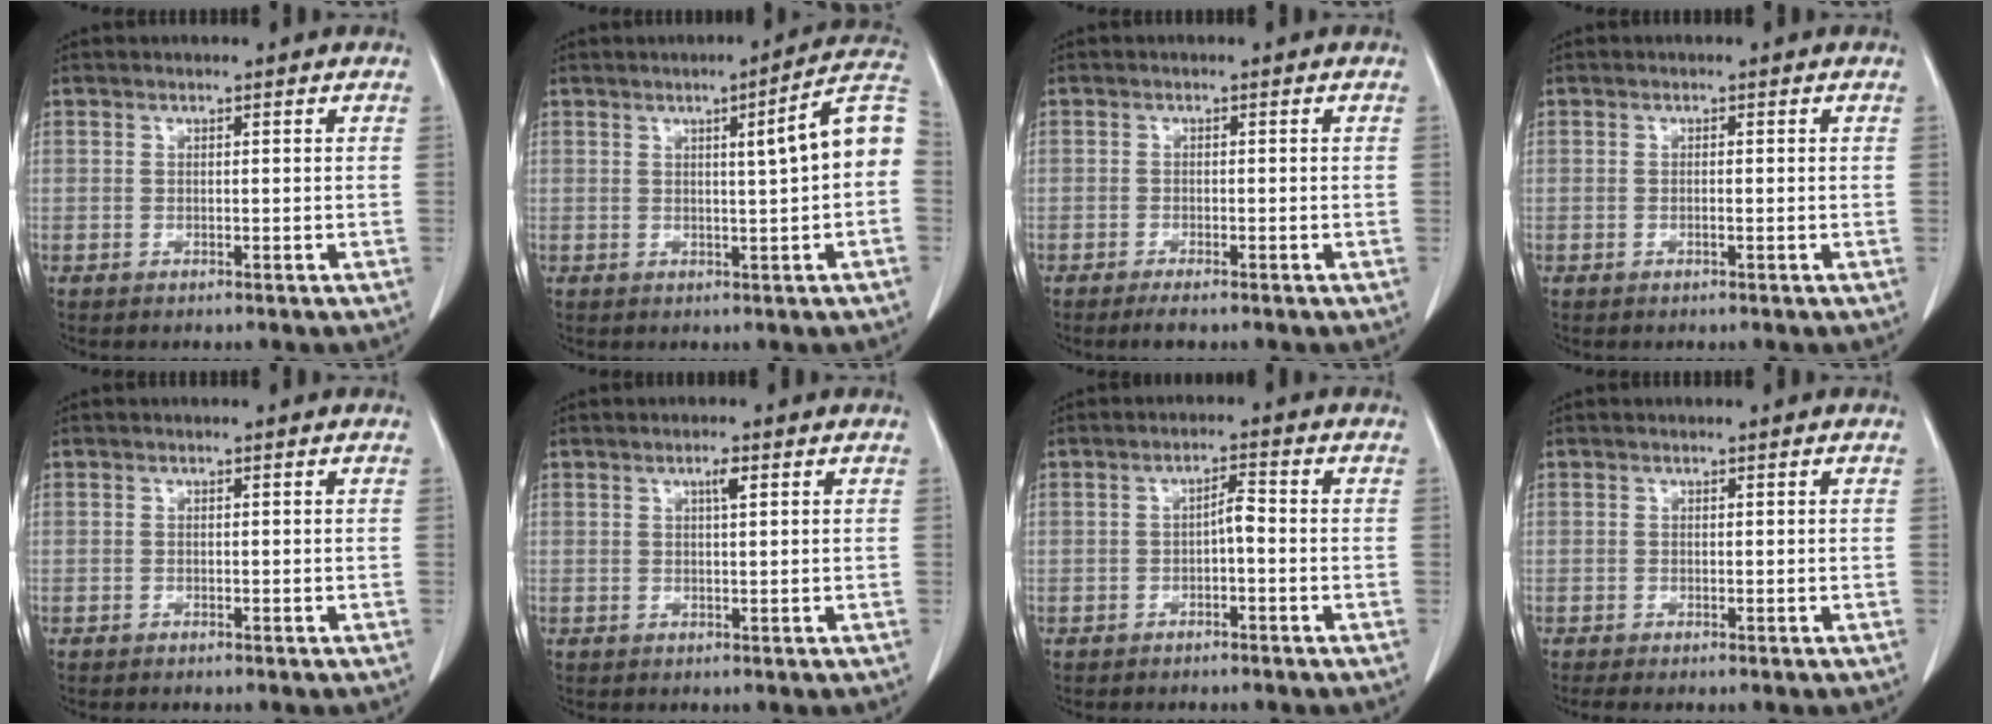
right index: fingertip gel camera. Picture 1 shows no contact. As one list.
[{"total": 8.5, "force": [0.8, -0.1, 8.4], "torque": [-0.108, 0.017, 0.004]}, {"total": 1.9, "force": [-1.5, 0.3, 1.1], "torque": [-0.021, -0.004, -0.025]}, {"total": 0.5, "force": [-0.2, 0.0, 0.5], "torque": [-0.010, 0.001, -0.002]}, {"total": 0.0}, {"total": 1.7, "force": [0.8, 0.2, 1.5], "torque": [-0.029, 0.000, 0.012]}, {"total": 2.7, "force": [-0.6, 0.6, 2.6], "torque": [-0.041, 0.009, -0.010]}, {"total": 0.7, "force": [-0.5, 0.0, 0.5], "torque": [-0.012, -0.004, -0.009]}]